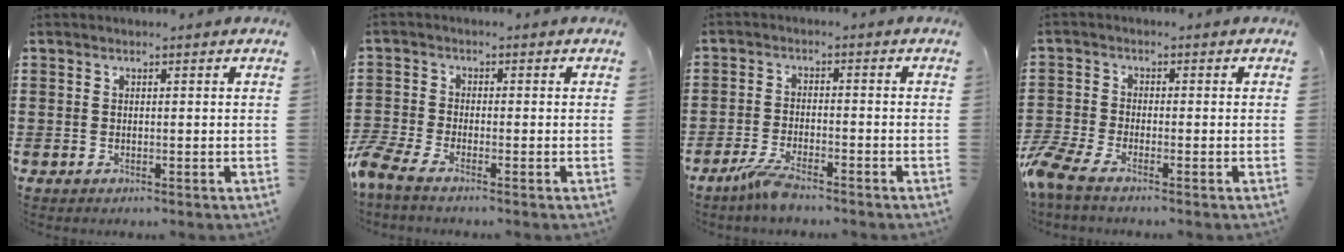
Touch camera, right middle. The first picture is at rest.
{"total": 3.2, "force": [-2.6, 1.0, 1.7], "torque": [-0.064, -0.010, -0.061]}
{"total": 4.0, "force": [-3.4, 0.7, 2.0], "torque": [-0.055, -0.003, -0.071]}
{"total": 3.9, "force": [-3.2, 1.0, 2.0], "torque": [-0.076, -0.013, -0.075]}